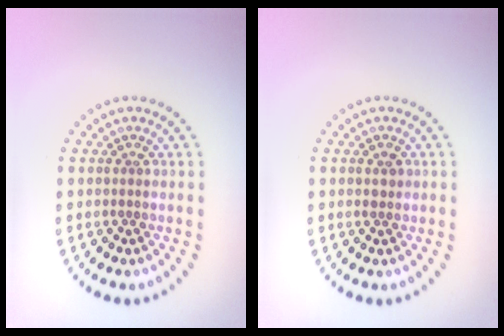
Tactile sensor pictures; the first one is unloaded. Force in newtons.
{"total": 0.9, "press": 0.9, "slide": 0.1}